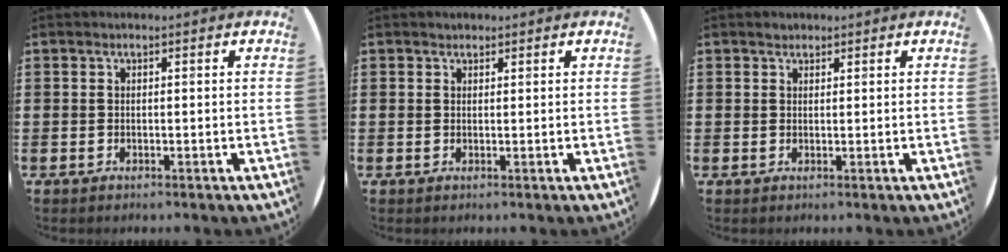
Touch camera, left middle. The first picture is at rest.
{"total": 0.8, "force": [0.7, 0.3, 0.0], "torque": [0.008, -0.002, 0.012]}
{"total": 0.9, "force": [0.8, 0.4, 0.0], "torque": [0.006, -0.001, 0.015]}